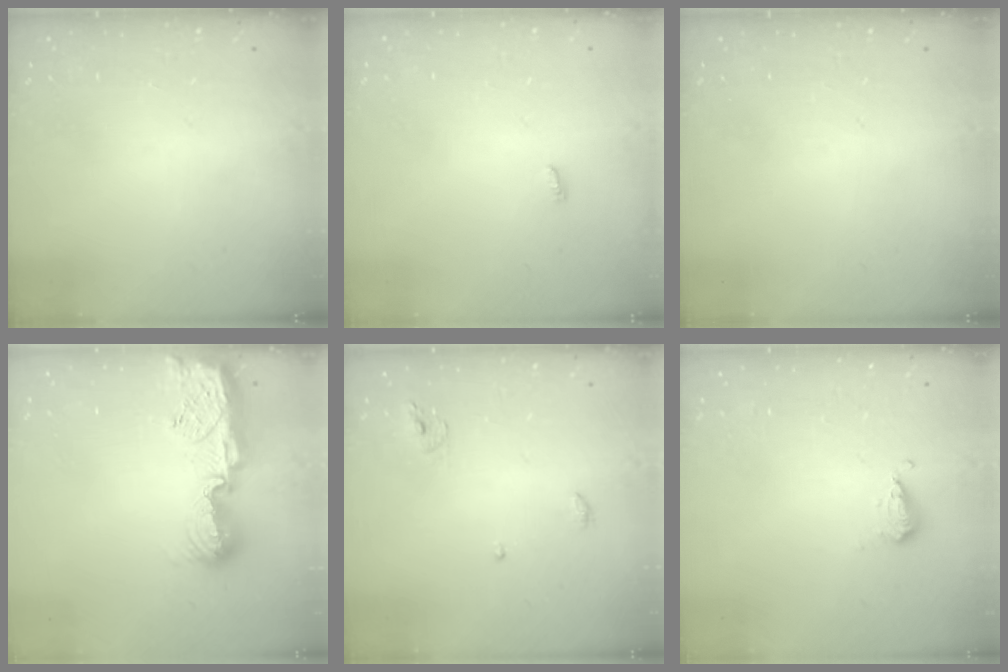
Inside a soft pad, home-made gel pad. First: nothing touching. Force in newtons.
{"total": 2.3, "press": 2.3, "slide": 0.3}
{"total": 0.0}
{"total": 12.6, "press": 12.6, "slide": 1.0}
{"total": 3.9, "press": 3.9, "slide": 0.2}
{"total": 4.7, "press": 4.7, "slide": 0.7}